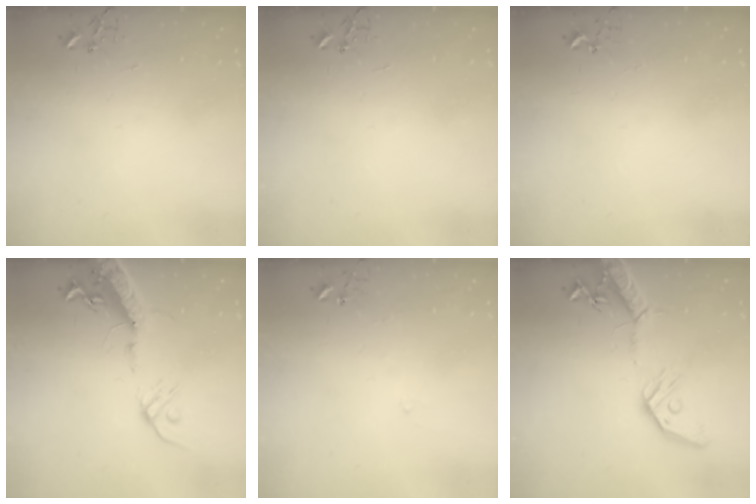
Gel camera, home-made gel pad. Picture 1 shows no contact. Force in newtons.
{"total": 0.0}
{"total": 2.9, "press": 2.9, "slide": 0.3}
{"total": 16.2, "press": 15.8, "slide": 3.4}
{"total": 4.7, "press": 4.6, "slide": 0.4}
{"total": 16.6, "press": 16.2, "slide": 3.2}